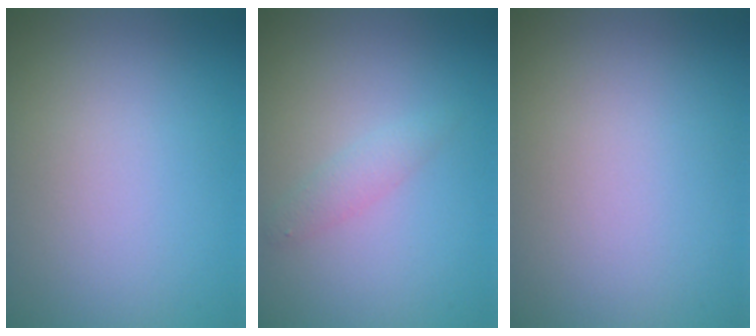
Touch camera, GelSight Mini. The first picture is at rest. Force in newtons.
{"total": 1.4, "press": 1.4, "slide": 0.0}
{"total": 0.0}